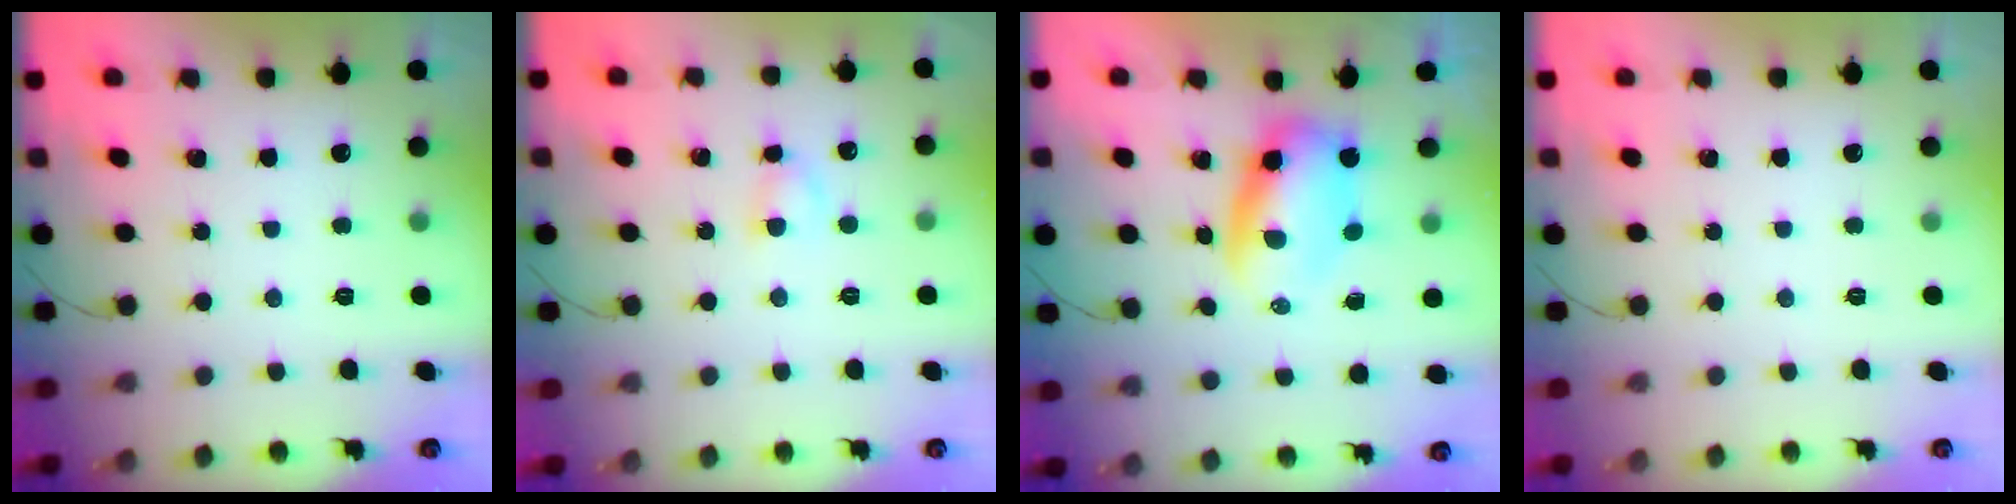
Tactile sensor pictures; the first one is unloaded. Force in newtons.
{"total": 3.1, "press": 2.8, "slide": 1.3}
{"total": 6.5, "press": 6.3, "slide": 1.5}
{"total": 0.0}